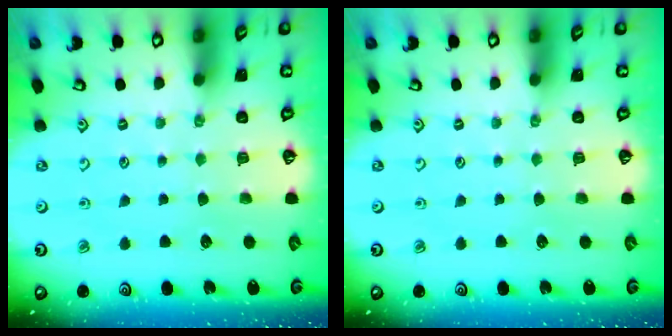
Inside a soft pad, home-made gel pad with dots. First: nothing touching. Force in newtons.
{"total": 0.0}